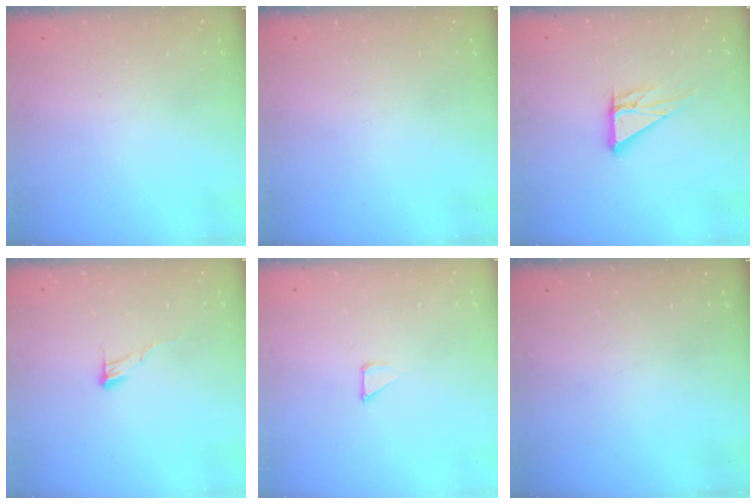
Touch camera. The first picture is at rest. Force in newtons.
{"total": 0.0}
{"total": 10.3, "press": 10.2, "slide": 1.0}
{"total": 6.1, "press": 6.1, "slide": 0.3}
{"total": 2.9, "press": 2.9, "slide": 0.3}
{"total": 0.0}